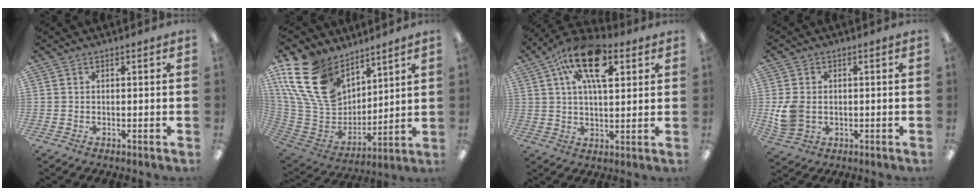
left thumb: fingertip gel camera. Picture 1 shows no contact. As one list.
[{"total": 20.9, "force": [11.7, 13.4, 10.9], "torque": [-0.252, -0.056, 0.221]}, {"total": 16.5, "force": [7.9, 8.2, 11.9], "torque": [-0.187, -0.018, 0.134]}, {"total": 6.7, "force": [-0.4, 5.5, 3.8], "torque": [-0.079, 0.008, -0.004]}]